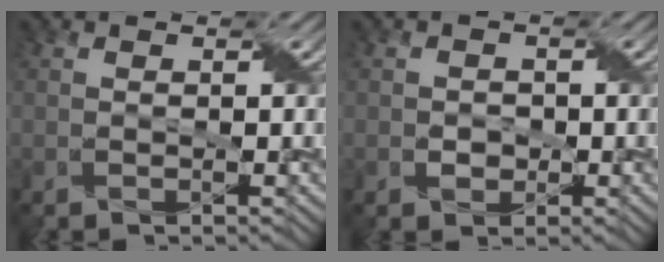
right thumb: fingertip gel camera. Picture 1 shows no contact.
{"total": 1.2, "force": [-0.5, 1.1, 0.0], "torque": [-0.001, -0.007, -0.003]}